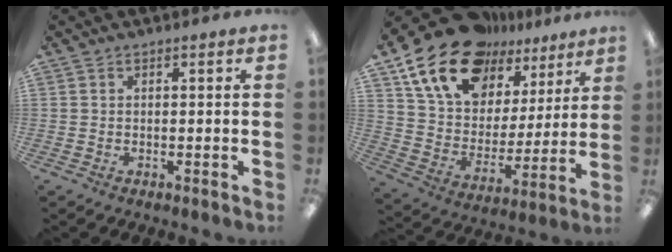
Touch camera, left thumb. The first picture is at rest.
{"total": 19.0, "force": [14.4, 10.1, 7.4], "torque": [-0.161, -0.089, 0.264]}